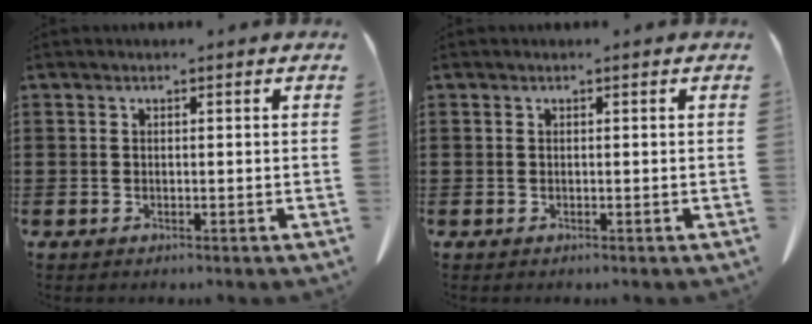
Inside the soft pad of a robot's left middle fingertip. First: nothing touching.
{"total": 0.0}